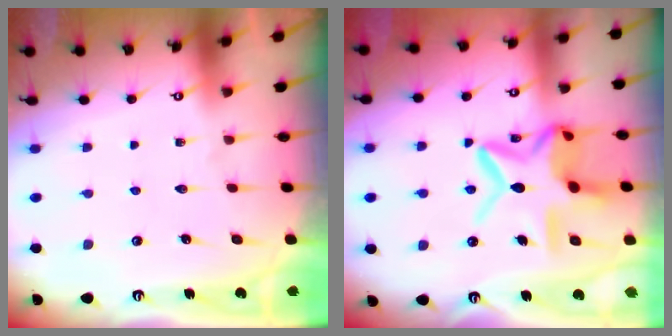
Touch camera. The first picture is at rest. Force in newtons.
{"total": 15.4, "press": 15.3, "slide": 1.3}